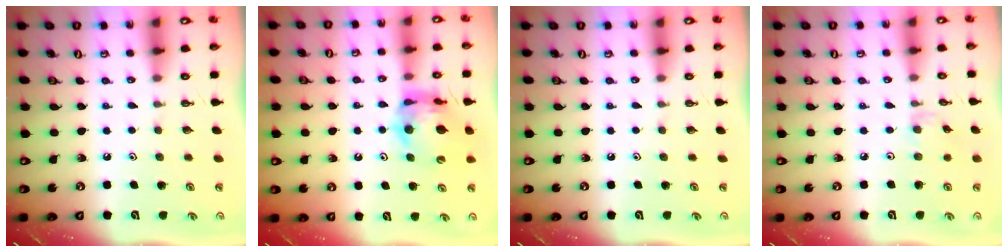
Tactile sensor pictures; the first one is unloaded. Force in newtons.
{"total": 12.9, "press": 12.8, "slide": 1.3}
{"total": 0.0}
{"total": 1.1, "press": 1.0, "slide": 0.4}